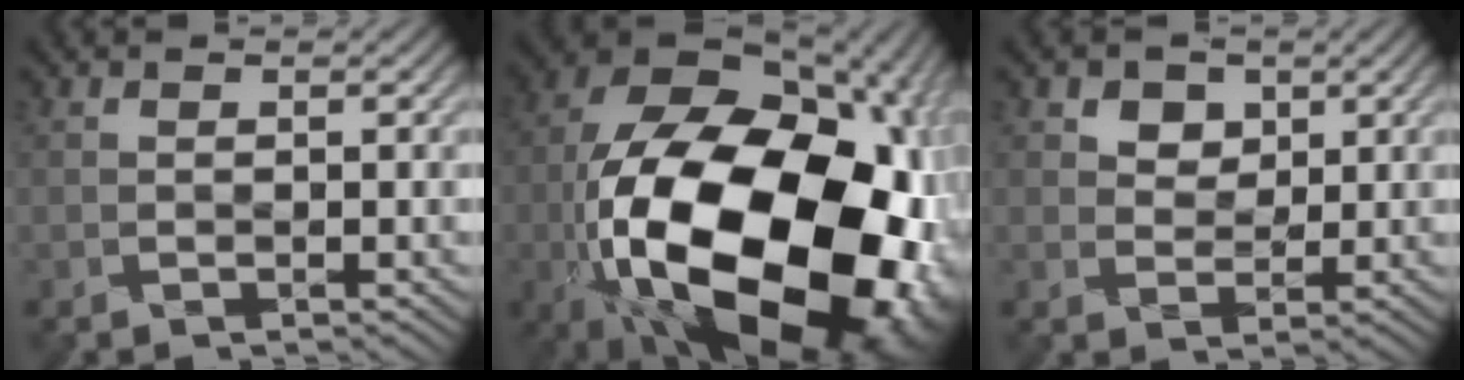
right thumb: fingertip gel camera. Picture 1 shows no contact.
{"total": 24.5, "force": [-6.8, 13.9, 19.0], "torque": [-0.389, -0.079, -0.065]}
{"total": 3.5, "force": [2.0, 2.6, 1.2], "torque": [-0.022, -0.006, 0.030]}